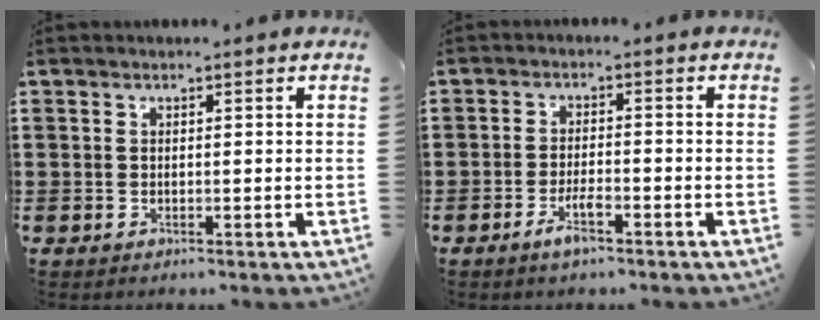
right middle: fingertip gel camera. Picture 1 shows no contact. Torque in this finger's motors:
{"motor_torque": [1.56, 0.58, 0.58, 0.18]}